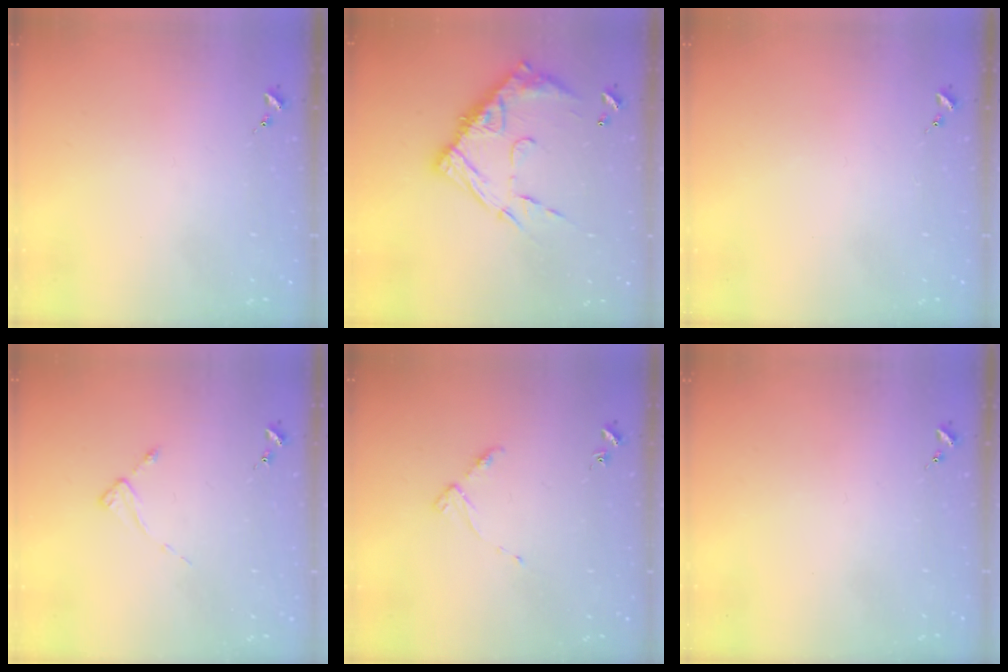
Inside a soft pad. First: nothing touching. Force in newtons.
{"total": 17.2, "press": 17.1, "slide": 1.4}
{"total": 0.0}
{"total": 2.0, "press": 2.0, "slide": 0.3}
{"total": 3.8, "press": 3.8, "slide": 0.5}
{"total": 0.0}